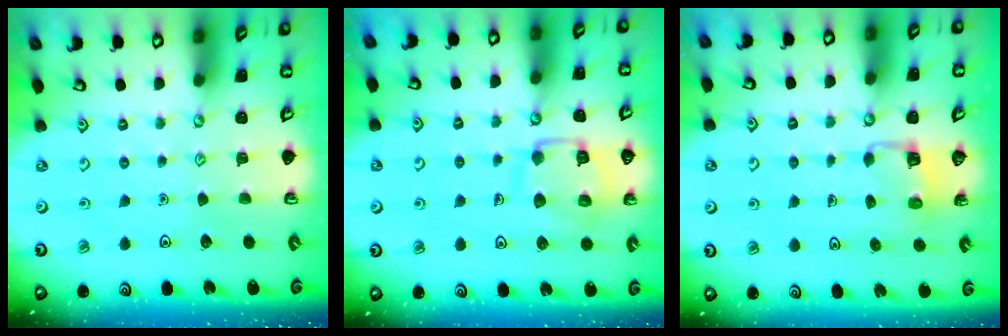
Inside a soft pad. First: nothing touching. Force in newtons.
{"total": 13.7, "press": 13.6, "slide": 1.3}
{"total": 2.8, "press": 2.8, "slide": 0.2}